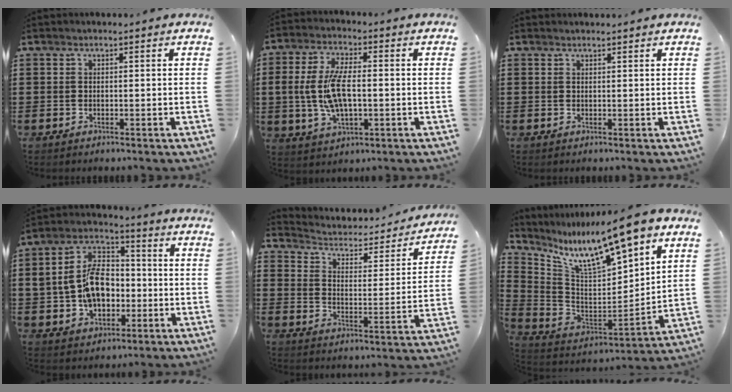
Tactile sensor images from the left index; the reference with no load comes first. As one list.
[{"total": 10.0, "force": [-0.3, 4.5, 8.9], "torque": [-0.201, -0.002, -0.010]}, {"total": 0.7, "force": [0.7, 0.1, 0.1], "torque": [-0.003, -0.001, 0.014]}, {"total": 11.1, "force": [-1.1, 7.7, 7.9], "torque": [-0.183, 0.020, -0.020]}, {"total": 2.6, "force": [2.1, 1.2, 1.0], "torque": [-0.036, -0.020, 0.025]}, {"total": 12.2, "force": [9.2, 2.0, 7.8], "torque": [-0.173, -0.063, 0.153]}]